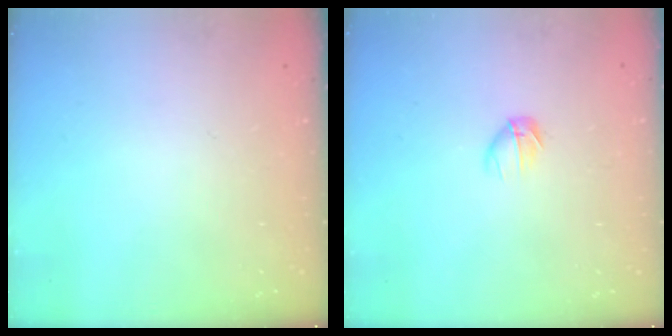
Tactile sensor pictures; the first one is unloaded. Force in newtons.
{"total": 4.8, "press": 4.6, "slide": 1.3}